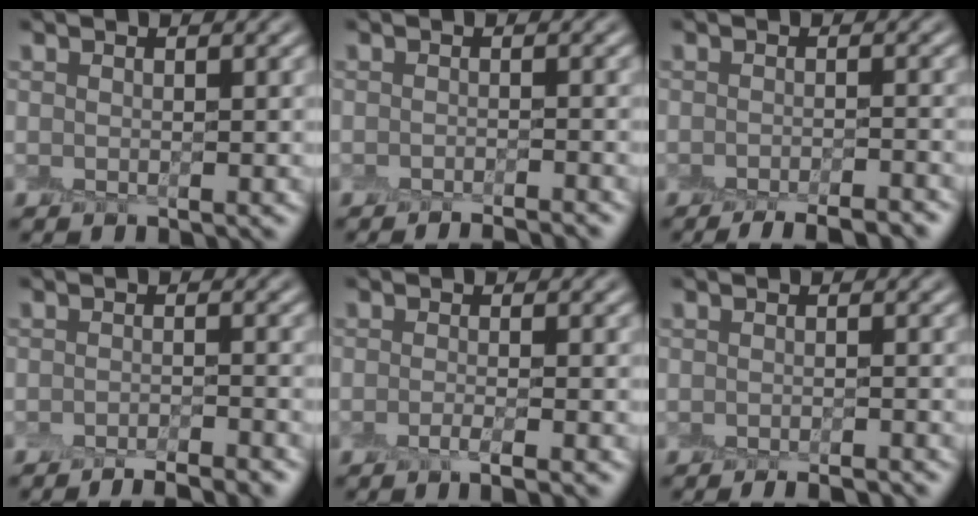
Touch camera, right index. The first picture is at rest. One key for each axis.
{"total": 2.5, "fx": -2.3, "fy": 0.1, "fz": 0.9, "tx": -0.011, "ty": 0.002, "tz": -0.028}
{"total": 4.9, "fx": -4.2, "fy": 0.9, "fz": 2.2, "tx": -0.030, "ty": 0.000, "tz": -0.053}
{"total": 3.9, "fx": -3.5, "fy": 0.4, "fz": 1.7, "tx": -0.027, "ty": 0.002, "tz": -0.048}
{"total": 1.6, "fx": -1.0, "fy": 0.1, "fz": 1.3, "tx": -0.019, "ty": 0.000, "tz": -0.022}
{"total": 2.1, "fx": -1.8, "fy": 0.2, "fz": 0.9, "tx": -0.011, "ty": 0.000, "tz": -0.020}